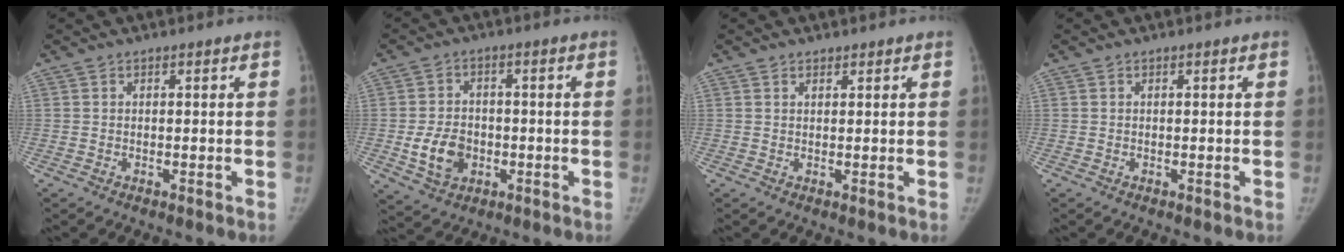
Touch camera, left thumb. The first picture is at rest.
{"total": 7.6, "force": [-1.6, 5.9, 4.5], "torque": [-0.062, 0.007, -0.020]}
{"total": 1.1, "force": [0.9, 0.5, 0.2], "torque": [0.002, -0.007, 0.013]}
{"total": 0.0}